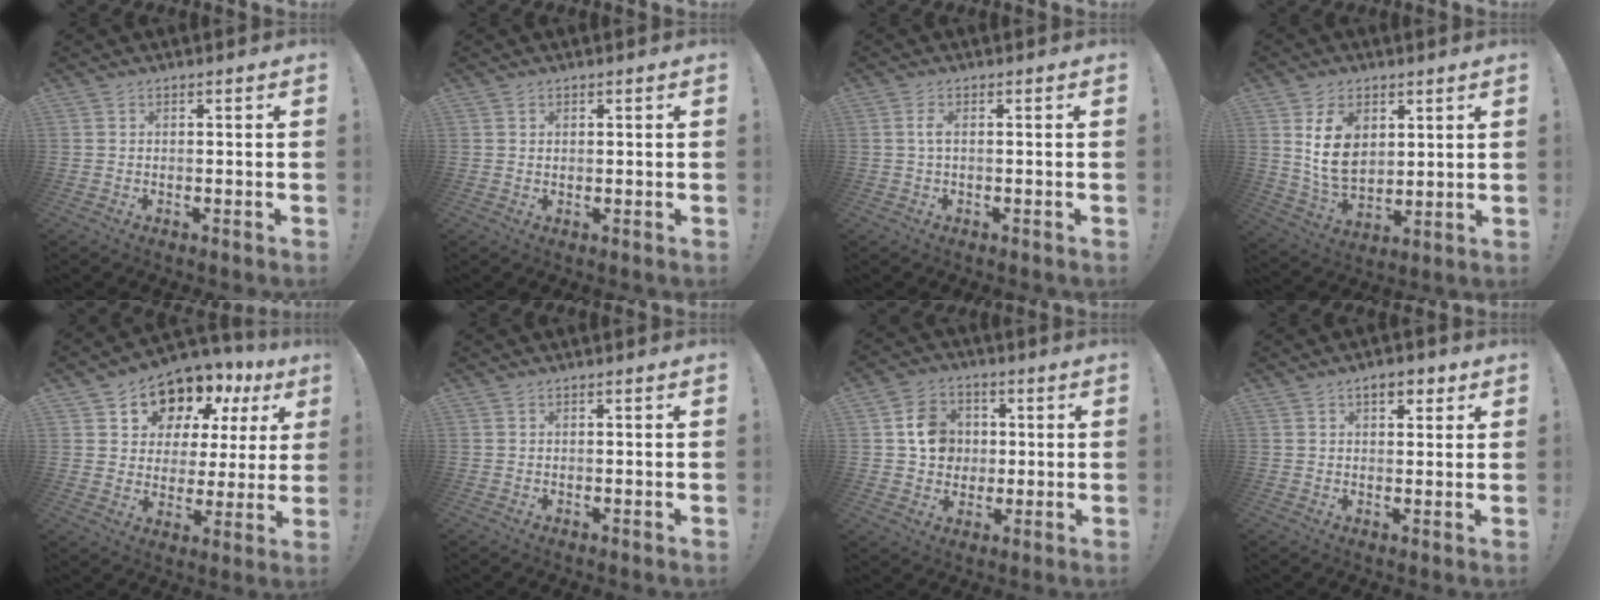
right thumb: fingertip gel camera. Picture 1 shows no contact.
{"total": 0.7, "force": [0.6, 0.4, 0.2], "torque": [-0.003, -0.001, 0.011]}
{"total": 2.2, "force": [0.0, 0.7, 2.1], "torque": [-0.046, 0.008, 0.000]}
{"total": 12.9, "force": [4.6, 9.3, 7.7], "torque": [-0.133, -0.014, 0.091]}
{"total": 11.5, "force": [8.4, 7.1, 3.2], "torque": [-0.050, -0.076, 0.160]}
{"total": 0.0}
{"total": 10.4, "force": [1.6, 9.5, 4.1], "torque": [-0.055, 0.009, 0.040]}
{"total": 4.8, "force": [2.6, 2.5, 3.1], "torque": [-0.039, -0.004, 0.043]}